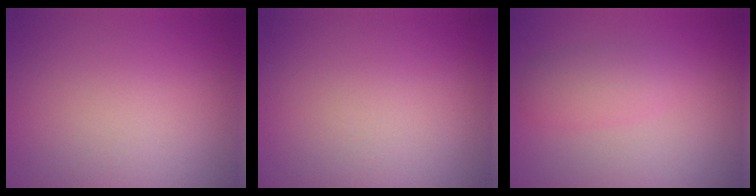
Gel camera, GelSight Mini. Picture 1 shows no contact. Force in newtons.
{"total": 0.0}
{"total": 2.2, "press": 2.2, "slide": 0.0}